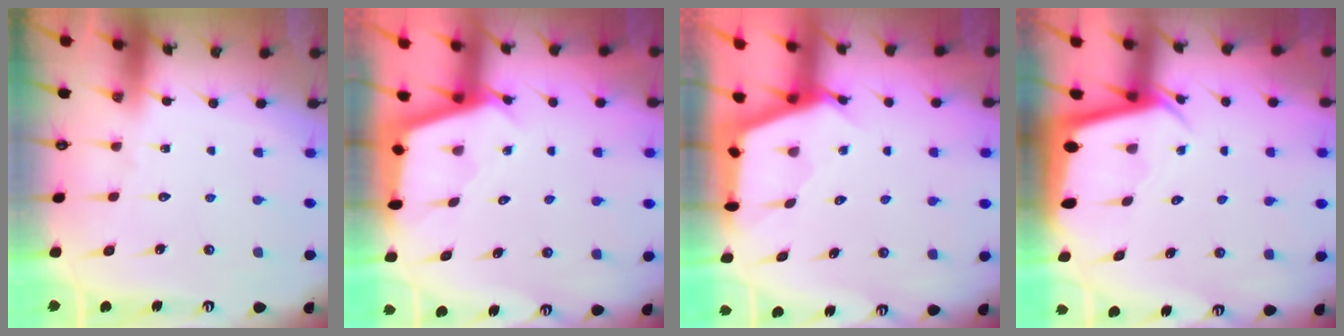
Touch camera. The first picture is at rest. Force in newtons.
{"total": 2.6, "press": 2.5, "slide": 0.4}
{"total": 2.6, "press": 2.5, "slide": 0.3}
{"total": 2.7, "press": 2.7, "slide": 0.1}